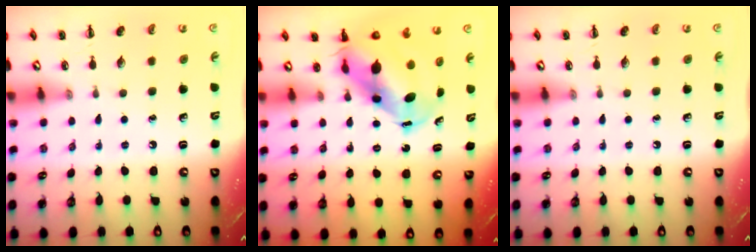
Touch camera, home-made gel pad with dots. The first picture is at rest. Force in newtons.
{"total": 8.5, "press": 8.3, "slide": 2.0}
{"total": 0.0}